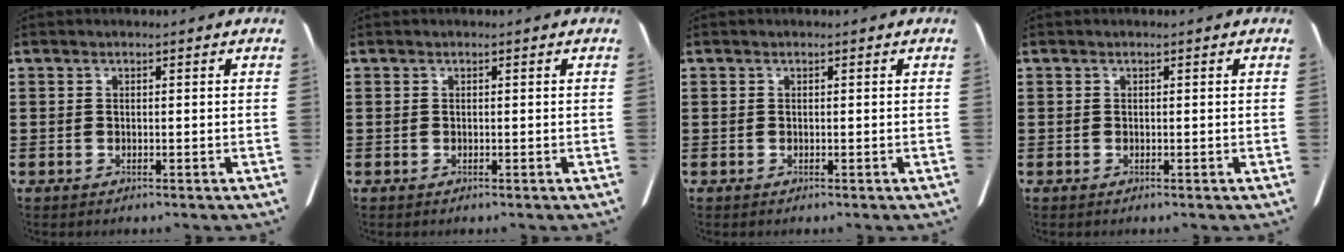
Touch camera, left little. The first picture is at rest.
{"total": 0.0}
{"total": 0.0}
{"total": 0.0}